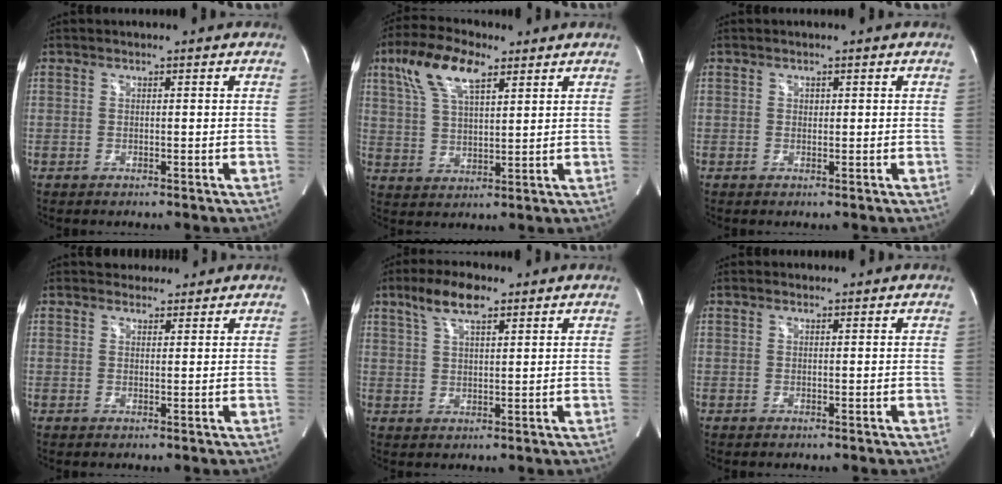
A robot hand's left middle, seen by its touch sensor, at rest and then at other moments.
{"total": 10.5, "force": [5.8, 3.6, 8.1], "torque": [-0.171, 0.022, 0.111]}
{"total": 0.6, "force": [0.2, 0.5, 0.3], "torque": [-0.001, 0.000, 0.003]}
{"total": 4.0, "force": [3.5, 1.7, 0.8], "torque": [-0.004, 0.015, 0.051]}
{"total": 6.7, "force": [4.4, 1.8, 4.7], "torque": [-0.100, 0.016, 0.083]}
{"total": 0.7, "force": [0.6, 0.4, 0.1], "torque": [-0.012, 0.010, 0.010]}